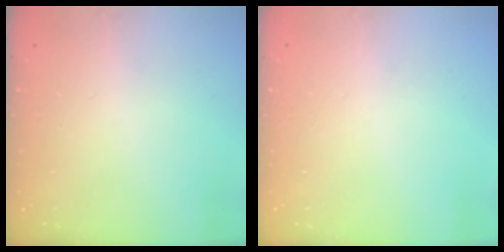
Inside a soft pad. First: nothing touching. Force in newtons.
{"total": 0.0}